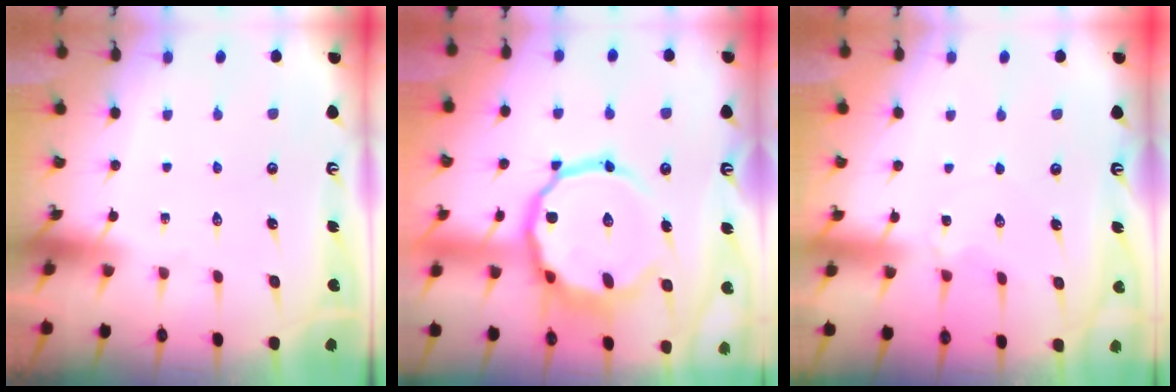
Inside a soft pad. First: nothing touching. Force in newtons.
{"total": 15.7, "press": 15.5, "slide": 2.1}
{"total": 2.7, "press": 2.7, "slide": 0.5}